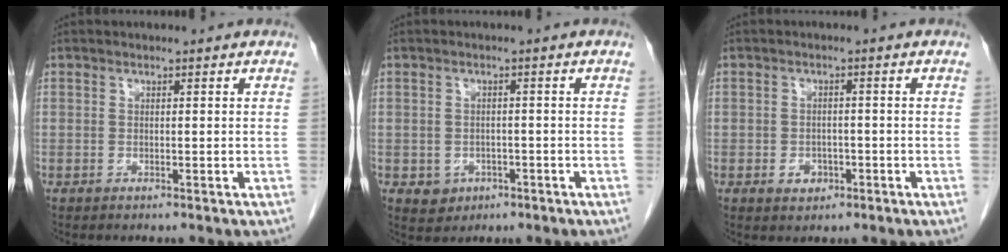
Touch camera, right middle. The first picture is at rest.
{"total": 3.2, "force": [-1.3, 2.7, 1.0], "torque": [-0.016, 0.004, -0.008]}
{"total": 2.5, "force": [-1.1, 1.9, 1.3], "torque": [-0.020, 0.002, -0.009]}